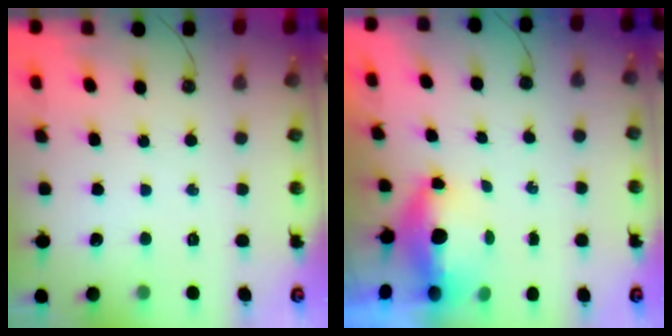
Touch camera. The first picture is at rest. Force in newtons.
{"total": 11.4, "press": 6.5, "slide": 9.4}